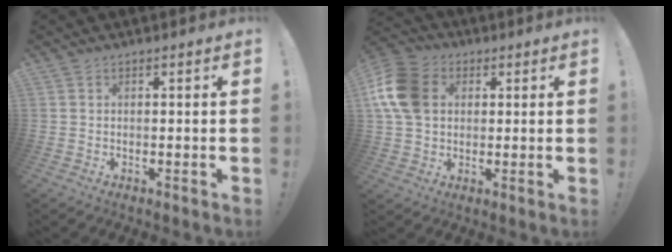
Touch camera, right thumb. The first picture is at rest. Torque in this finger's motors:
{"motor_torque": [0.99, 1.00, 0.35, 0.27, 0.32]}